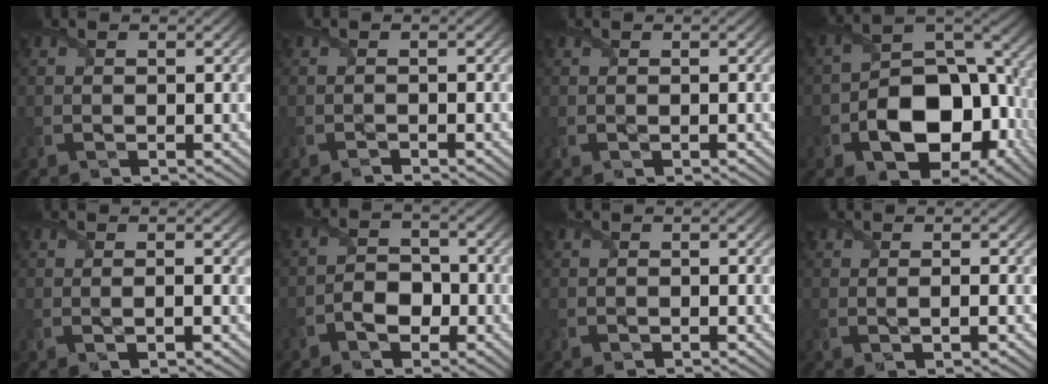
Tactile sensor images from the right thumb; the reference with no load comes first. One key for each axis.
{"total": 0.7, "fx": -0.6, "fy": 0.0, "fz": -0.1, "tx": 0.003, "ty": 0.000, "tz": -0.015}
{"total": 0.0}
{"total": 13.2, "fx": -4.2, "fy": 8.7, "fz": 9.0, "tx": -0.158, "ty": -0.027, "tz": -0.068}
{"total": 1.3, "fx": 0.1, "fy": 0.1, "fz": 1.3, "tx": -0.028, "ty": 0.000, "tz": 0.000}
{"total": 3.2, "fx": -1.6, "fy": 2.1, "fz": 1.8, "tx": -0.026, "ty": 0.005, "tz": -0.038}
{"total": 0.0}
{"total": 1.7, "fx": 0.1, "fy": 0.2, "fz": 1.6, "tx": -0.032, "ty": 0.001, "tz": -0.001}